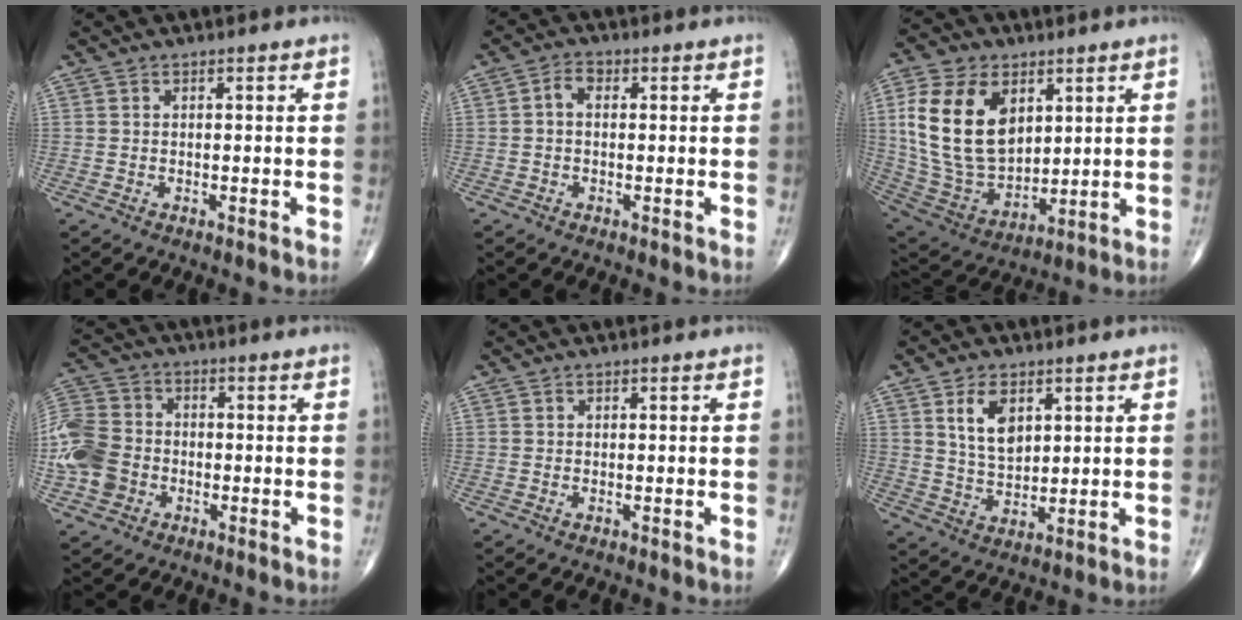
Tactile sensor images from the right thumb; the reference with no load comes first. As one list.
[{"total": 2.8, "force": [0.3, 1.9, 2.0], "torque": [-0.033, 0.013, 0.001]}, {"total": 20.1, "force": [5.9, 13.1, 14.0], "torque": [-0.252, -0.021, 0.125]}, {"total": 11.2, "force": [-2.8, 9.1, 5.9], "torque": [-0.118, 0.020, -0.061]}, {"total": 0.0}, {"total": 7.8, "force": [3.1, 4.7, 5.3], "torque": [-0.079, -0.020, 0.065]}]